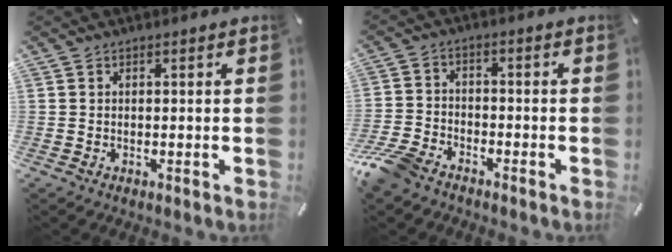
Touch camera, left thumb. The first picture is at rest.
{"total": 7.8, "force": [-6.2, 3.6, 2.9], "torque": [-0.071, 0.024, -0.124]}